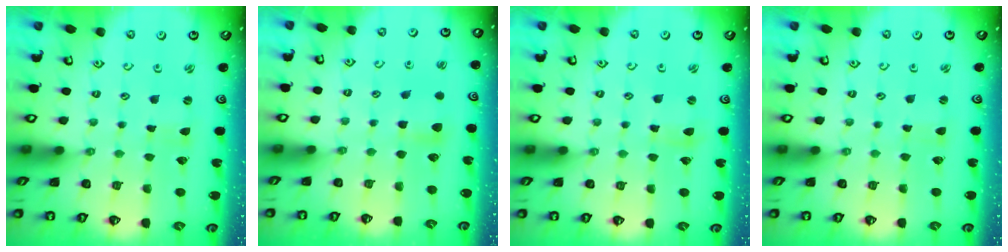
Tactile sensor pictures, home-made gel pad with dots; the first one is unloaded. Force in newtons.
{"total": 5.1, "press": 5.0, "slide": 0.7}
{"total": 2.3, "press": 2.3, "slide": 0.3}
{"total": 1.2, "press": 1.2, "slide": 0.3}